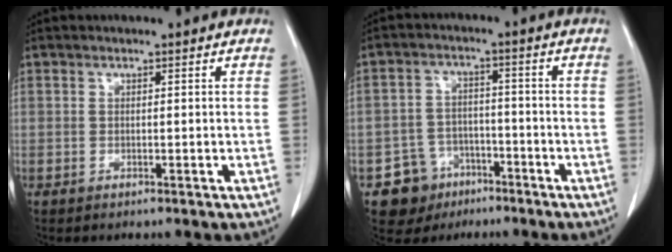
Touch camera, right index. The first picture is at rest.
{"total": 6.7, "force": [-3.6, 5.6, 0.7], "torque": [-0.002, 0.012, -0.050]}